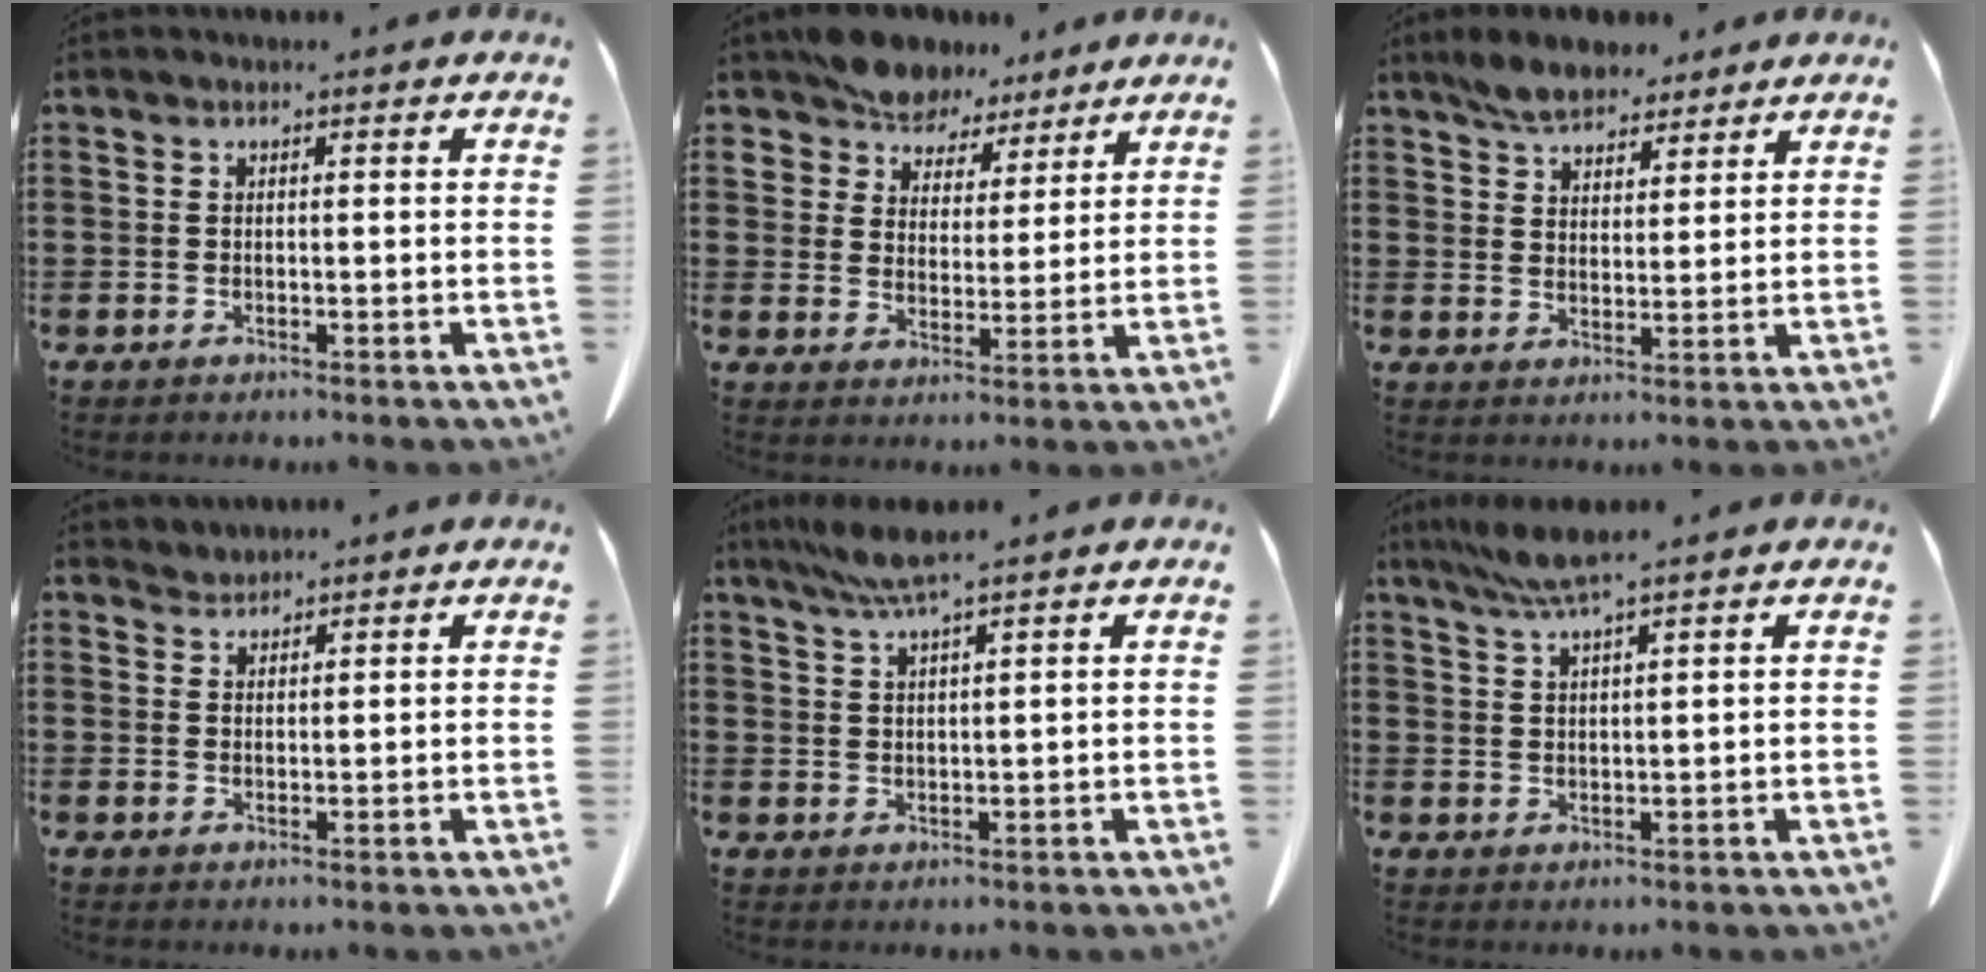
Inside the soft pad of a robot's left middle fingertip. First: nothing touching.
{"total": 7.0, "force": [6.5, 2.7, 0.4], "torque": [-0.045, -0.028, 0.125]}
{"total": 5.5, "force": [4.8, 2.1, 1.7], "torque": [-0.048, -0.002, 0.091]}
{"total": 1.6, "force": [1.6, 0.1, -0.3], "torque": [0.002, 0.000, 0.032]}
{"total": 4.7, "force": [3.6, -0.2, 3.1], "torque": [-0.068, -0.003, 0.065]}
{"total": 4.6, "force": [3.6, -0.2, 2.8], "torque": [-0.065, -0.004, 0.066]}